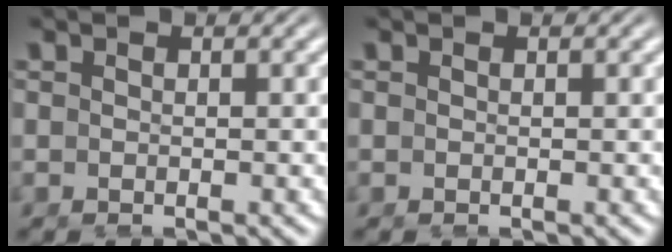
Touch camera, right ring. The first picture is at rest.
{"total": 0.0}